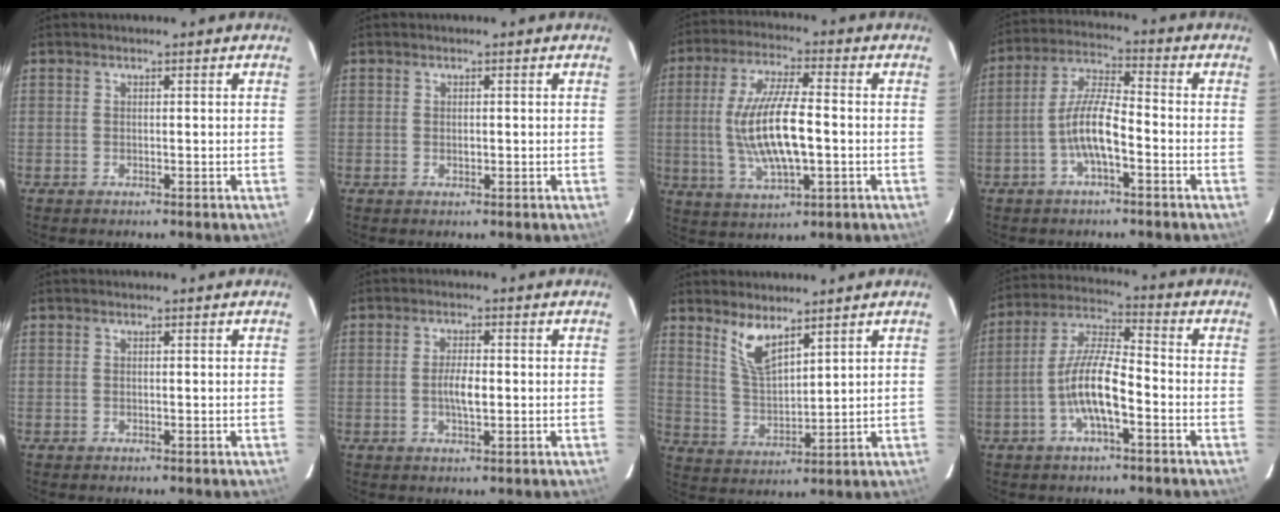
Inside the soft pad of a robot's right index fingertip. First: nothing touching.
{"total": 0.8, "force": [0.0, 0.6, 0.5], "torque": [-0.007, 0.000, 0.002]}
{"total": 14.0, "force": [-1.3, 4.0, 13.3], "torque": [-0.262, -0.006, -0.015]}
{"total": 8.4, "force": [-3.1, 2.1, 7.5], "torque": [-0.157, 0.008, -0.057]}
{"total": 0.0}
{"total": 3.7, "force": [-0.5, 1.2, 3.5], "torque": [-0.065, 0.000, -0.007]}
{"total": 7.1, "force": [5.0, 2.2, 4.5], "torque": [-0.087, -0.007, 0.108]}
{"total": 10.2, "force": [-3.8, 2.6, 9.2], "torque": [-0.189, 0.004, -0.072]}